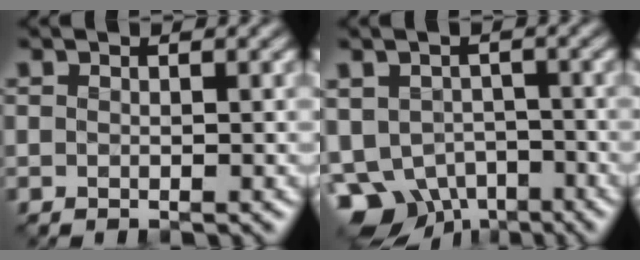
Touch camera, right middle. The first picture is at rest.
{"total": 6.6, "force": [-3.2, 4.9, 3.1], "torque": [-0.061, -0.018, -0.062]}